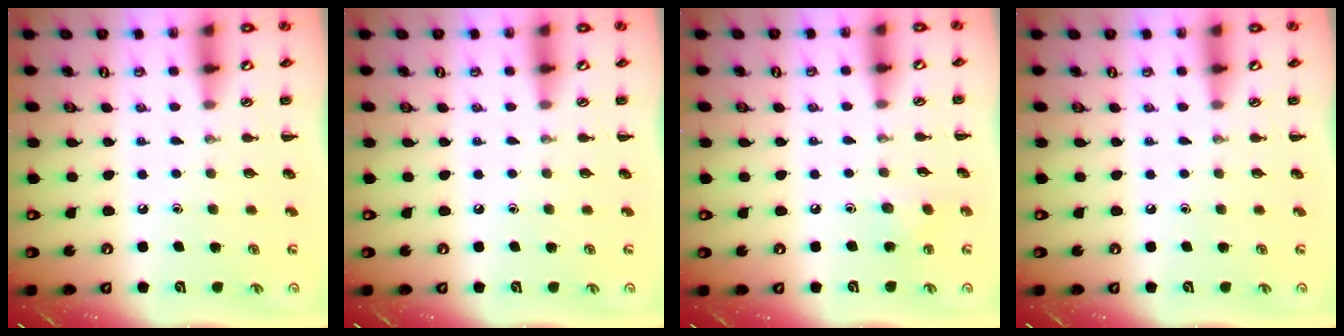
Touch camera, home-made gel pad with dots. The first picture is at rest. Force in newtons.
{"total": 0.0}
{"total": 4.1, "press": 4.0, "slide": 1.0}
{"total": 0.0}